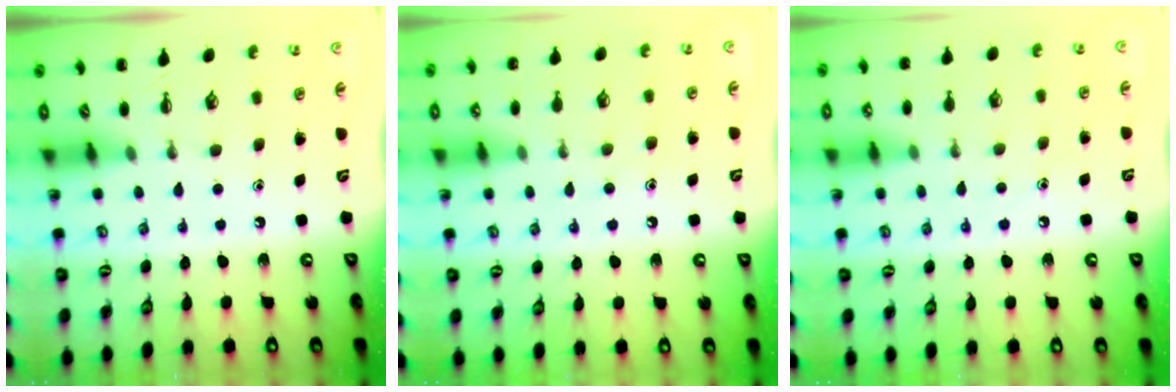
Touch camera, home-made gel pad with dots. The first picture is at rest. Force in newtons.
{"total": 7.0, "press": 6.8, "slide": 1.3}
{"total": 7.5, "press": 7.3, "slide": 2.0}